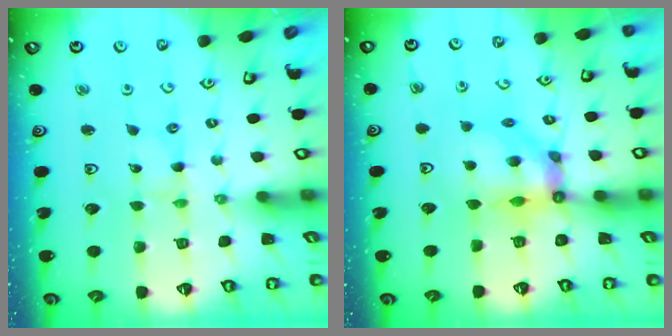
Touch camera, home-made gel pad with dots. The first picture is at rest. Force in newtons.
{"total": 9.7, "press": 9.4, "slide": 2.5}